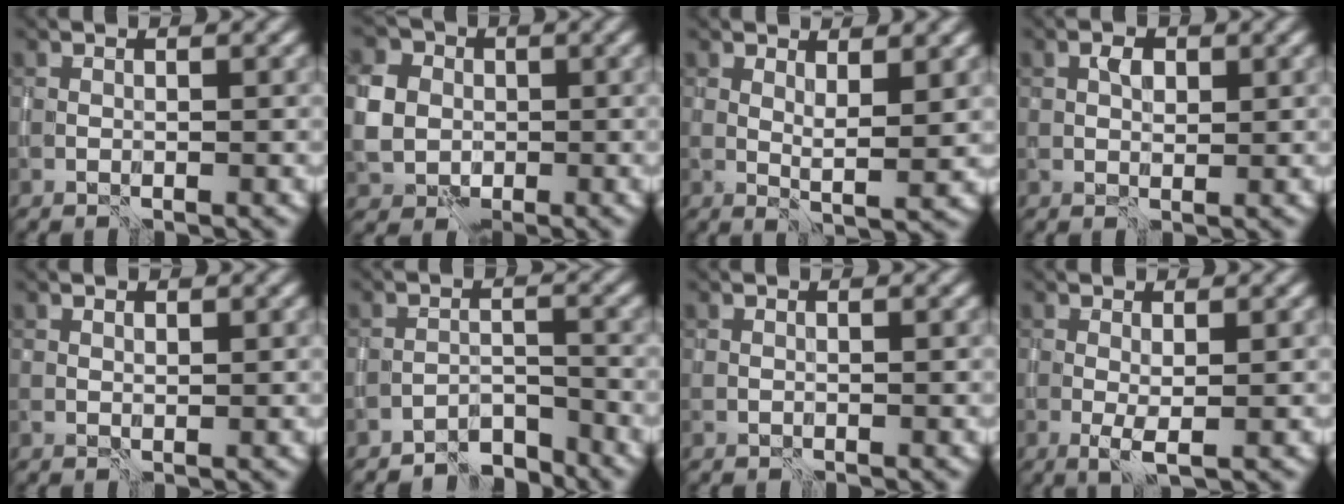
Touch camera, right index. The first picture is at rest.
{"total": 5.0, "force": [0.3, 4.5, 2.1], "torque": [-0.062, 0.007, 0.002]}
{"total": 3.2, "force": [1.6, 1.0, 2.6], "torque": [-0.041, -0.010, 0.030]}
{"total": 1.7, "force": [0.6, 1.2, 1.0], "torque": [-0.019, 0.001, 0.012]}
{"total": 0.7, "force": [0.6, 0.3, 0.1], "torque": [-0.001, -0.001, 0.015]}
{"total": 3.3, "force": [-3.2, 0.5, 0.1], "torque": [0.008, 0.008, -0.062]}
{"total": 0.0}
{"total": 1.6, "force": [-0.1, 0.2, 1.6], "torque": [-0.031, -0.005, -0.002]}